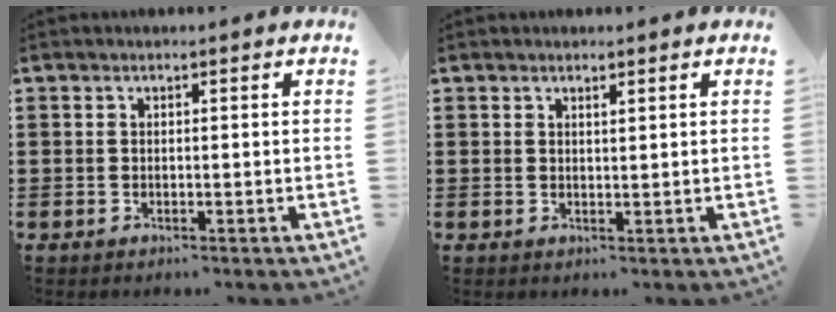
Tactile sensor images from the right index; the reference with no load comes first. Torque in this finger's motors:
{"motor_torque": [-0.19, 0.18, 0.05, -0.01]}